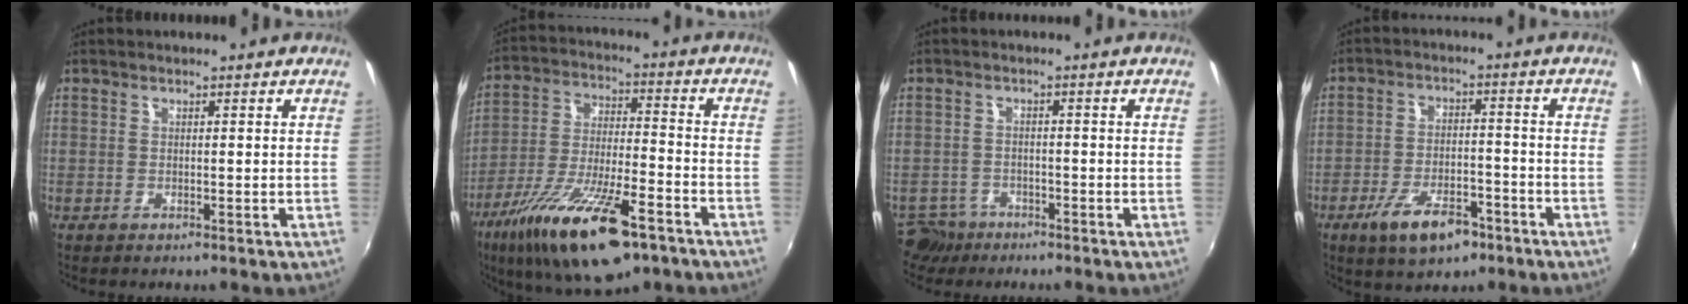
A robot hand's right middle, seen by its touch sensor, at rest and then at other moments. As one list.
[{"total": 20.4, "force": [-12.5, 6.1, 14.9], "torque": [-0.281, -0.046, -0.214]}, {"total": 5.4, "force": [-3.9, 3.6, 0.8], "torque": [-0.034, 0.005, -0.071]}, {"total": 10.2, "force": [-6.2, 4.5, 6.7], "torque": [-0.141, -0.007, -0.101]}]